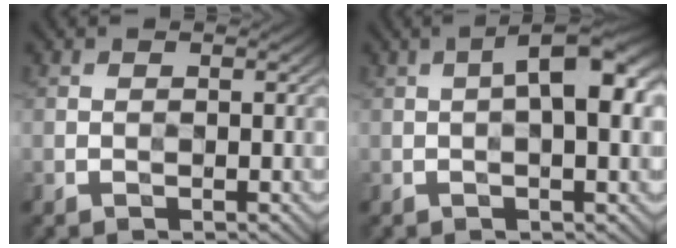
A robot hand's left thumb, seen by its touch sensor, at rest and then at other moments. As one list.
[{"total": 7.3, "force": [1.0, 2.5, 6.8], "torque": [-0.105, 0.016, 0.010]}]